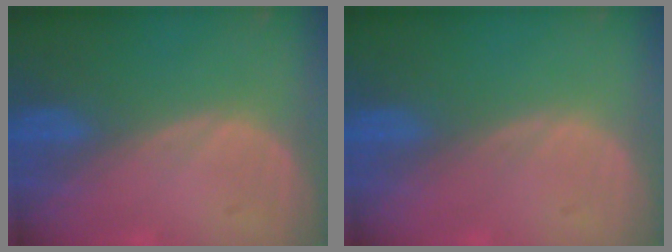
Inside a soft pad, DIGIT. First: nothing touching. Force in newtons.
{"total": 0.0}